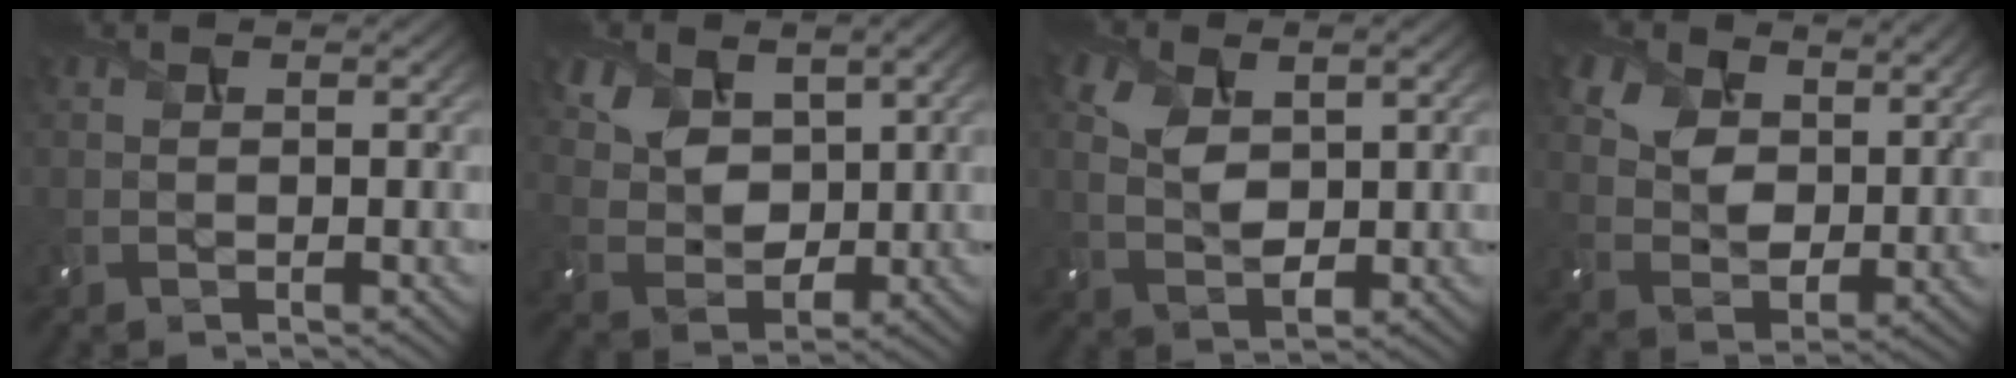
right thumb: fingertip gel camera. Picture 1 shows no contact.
{"total": 7.2, "force": [3.3, 5.0, 4.0], "torque": [-0.125, -0.013, 0.071]}
{"total": 5.1, "force": [1.4, 2.9, 4.0], "torque": [-0.089, -0.003, 0.028]}
{"total": 9.0, "force": [5.5, 5.4, 4.7], "torque": [-0.134, -0.006, 0.096]}